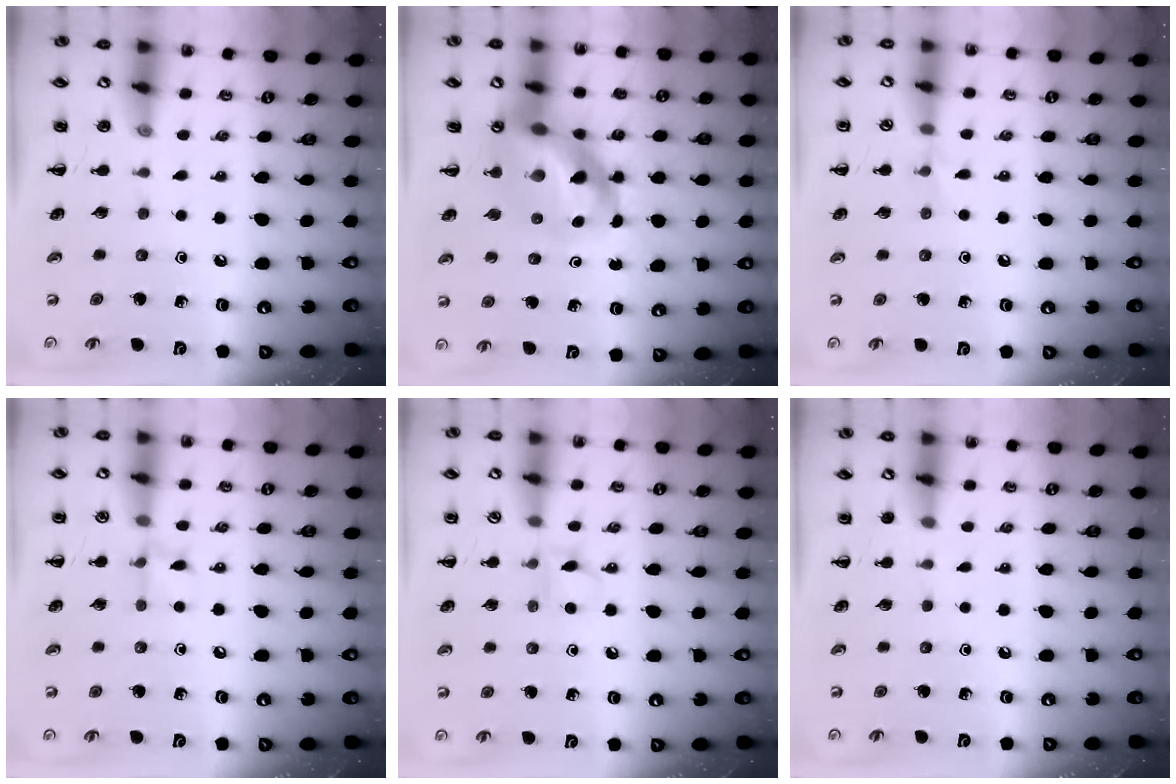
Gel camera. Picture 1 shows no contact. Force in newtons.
{"total": 11.8, "press": 11.3, "slide": 3.2}
{"total": 4.1, "press": 3.7, "slide": 1.6}
{"total": 6.2, "press": 5.9, "slide": 1.8}
{"total": 4.4, "press": 4.0, "slide": 1.7}
{"total": 1.9, "press": 1.9, "slide": 0.4}